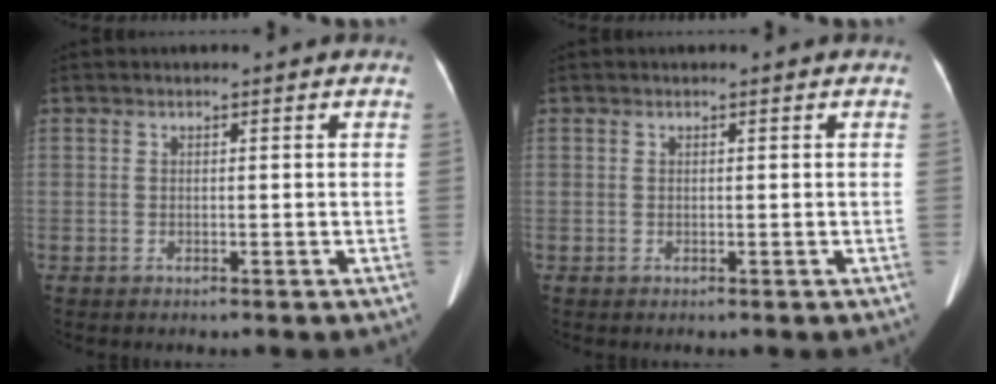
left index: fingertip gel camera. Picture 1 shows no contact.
{"total": 0.0}